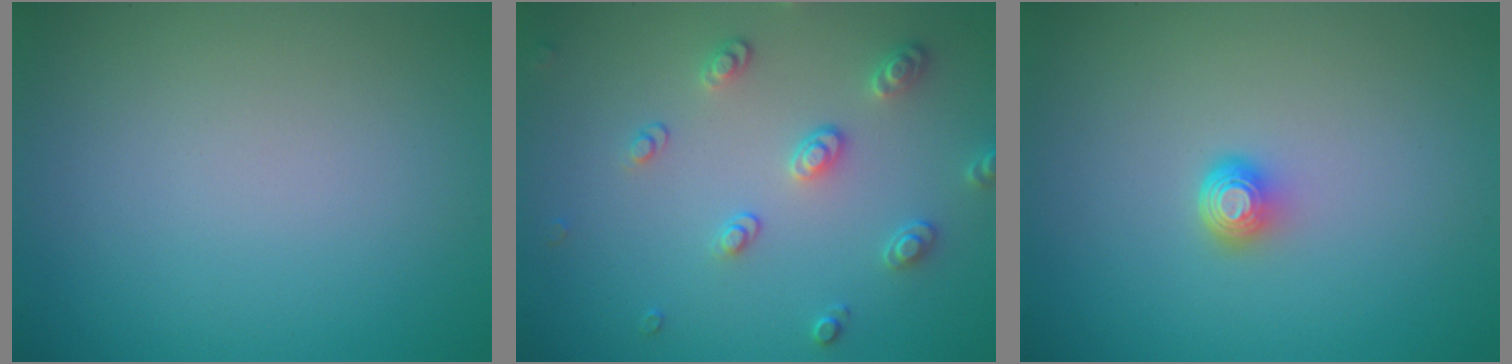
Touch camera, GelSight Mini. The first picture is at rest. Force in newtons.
{"total": 2.5, "press": 2.5, "slide": 0.4}
{"total": 1.6, "press": 1.1, "slide": 1.1}